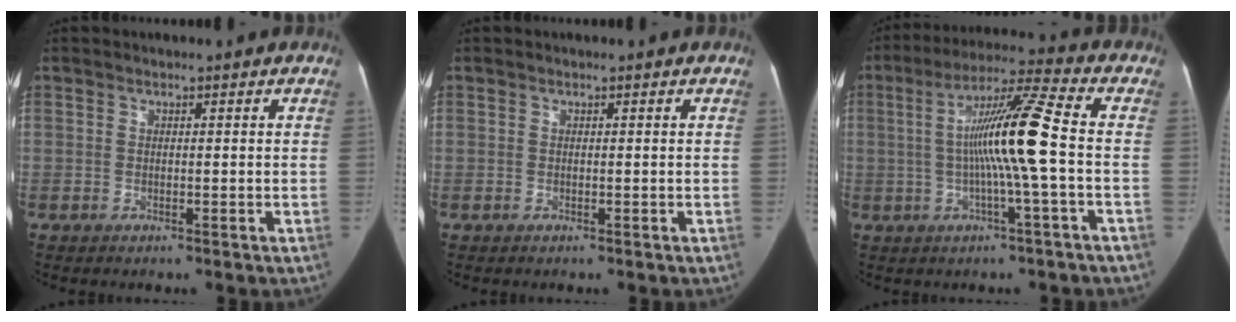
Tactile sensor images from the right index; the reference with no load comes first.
{"total": 0.0}
{"total": 12.0, "force": [-0.7, -1.1, 12.0], "torque": [-0.218, 0.011, -0.018]}